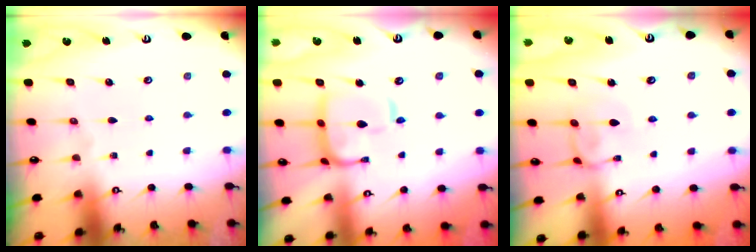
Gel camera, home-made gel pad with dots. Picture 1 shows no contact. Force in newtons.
{"total": 11.6, "press": 11.5, "slide": 1.3}
{"total": 0.6, "press": 0.1, "slide": 0.6}